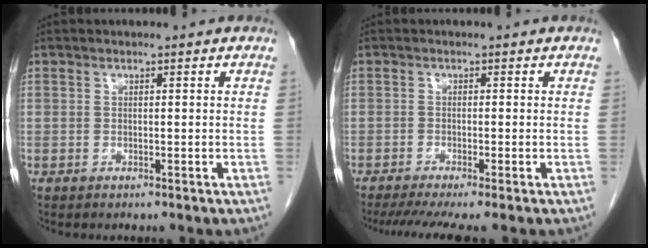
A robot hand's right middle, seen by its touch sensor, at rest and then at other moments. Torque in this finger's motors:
{"motor_torque": [0.58, -0.43, 0.10, 0.05]}